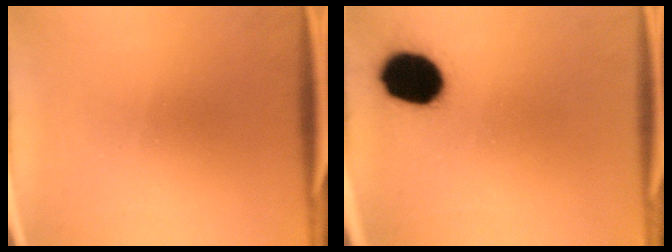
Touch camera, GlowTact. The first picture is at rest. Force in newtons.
{"total": 14.4}